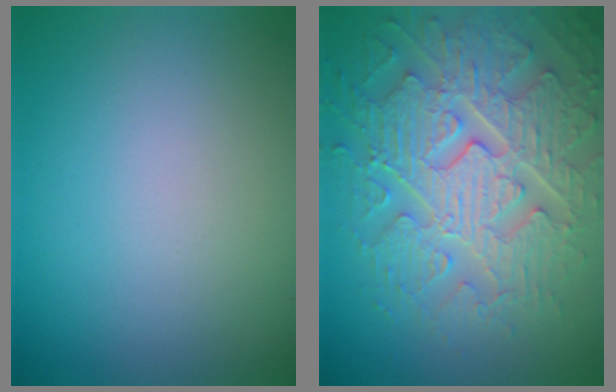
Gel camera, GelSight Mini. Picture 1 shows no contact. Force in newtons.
{"total": 8.3, "press": 6.5, "slide": 5.1}